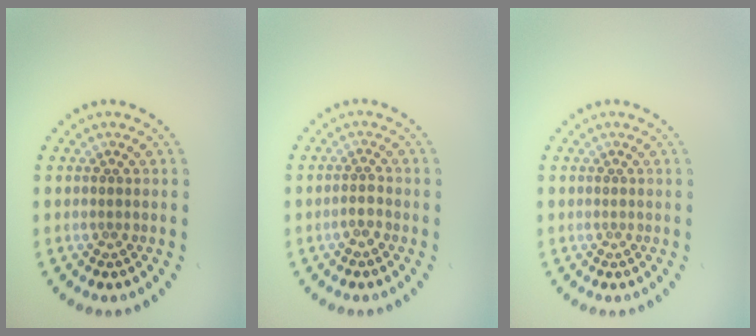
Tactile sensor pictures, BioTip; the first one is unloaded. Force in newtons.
{"total": 1.2, "press": 1.0, "slide": 0.7}
{"total": 0.0}